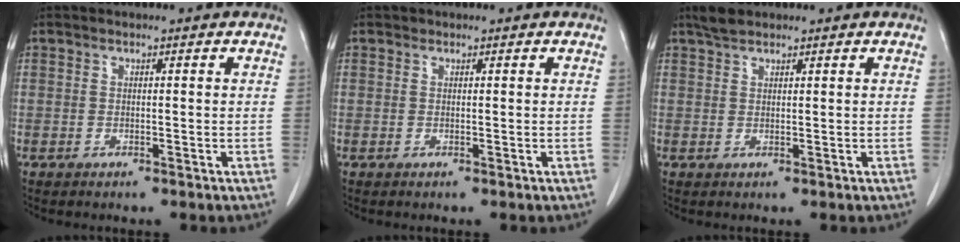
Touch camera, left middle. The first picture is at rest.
{"total": 0.0}
{"total": 2.2, "force": [1.9, 0.7, 0.8], "torque": [-0.021, 0.007, 0.036]}